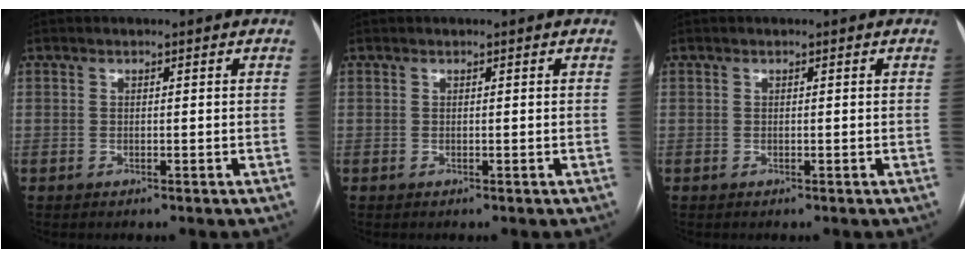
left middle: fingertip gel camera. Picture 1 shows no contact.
{"total": 0.0}
{"total": 0.0}